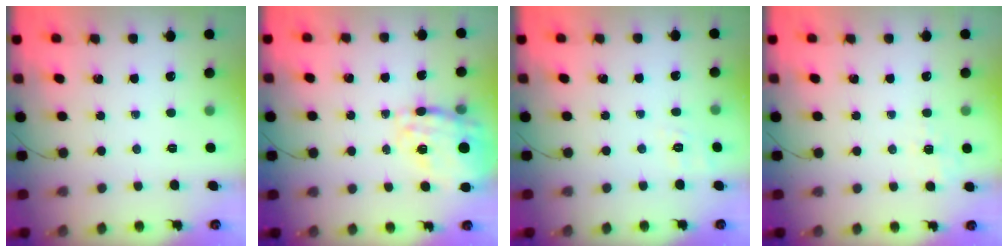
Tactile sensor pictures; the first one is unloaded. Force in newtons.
{"total": 21.8, "press": 21.6, "slide": 2.5}
{"total": 2.0, "press": 0.6, "slide": 1.9}
{"total": 2.0, "press": 1.2, "slide": 1.6}